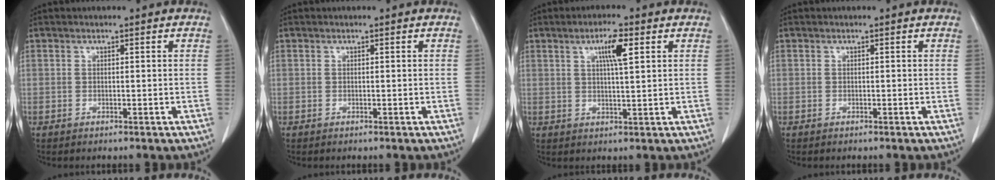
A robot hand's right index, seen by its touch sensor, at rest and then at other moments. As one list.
[{"total": 0.0}, {"total": 5.0, "force": [2.1, 0.5, 4.5], "torque": [-0.079, 0.001, 0.035]}, {"total": 0.0}]